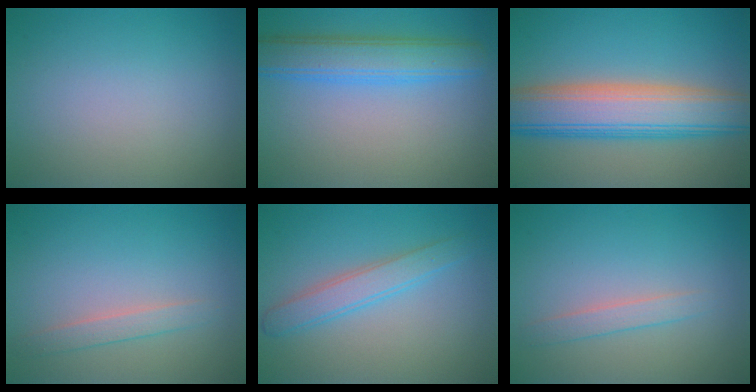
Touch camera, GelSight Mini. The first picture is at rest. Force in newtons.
{"total": 5.2, "press": 5.2, "slide": 0.1}
{"total": 9.1, "press": 9.0, "slide": 0.6}
{"total": 1.6, "press": 1.6, "slide": 0.1}
{"total": 2.8, "press": 2.8, "slide": 0.2}
{"total": 1.5, "press": 1.5, "slide": 0.0}